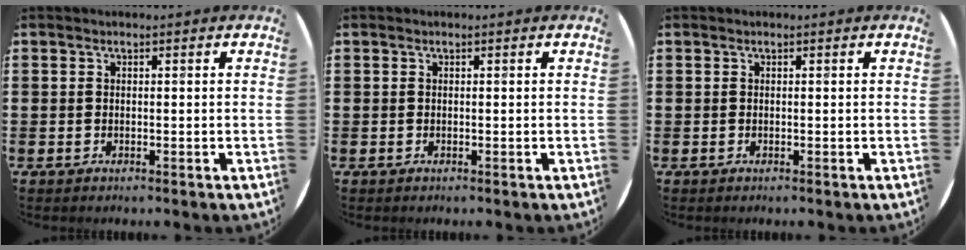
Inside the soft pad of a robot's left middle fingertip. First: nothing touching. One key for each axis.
{"total": 0.0}
{"total": 0.0}